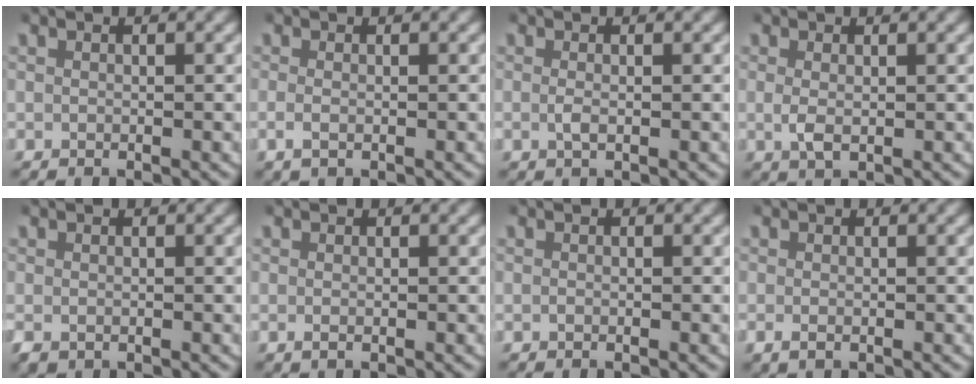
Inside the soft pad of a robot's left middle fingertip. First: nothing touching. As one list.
[{"total": 1.1, "force": [-0.5, 0.3, 1.0], "torque": [-0.025, -0.004, -0.007]}, {"total": 0.7, "force": [-0.1, 0.0, 0.7], "torque": [-0.018, -0.002, 0.000]}, {"total": 1.5, "force": [-0.1, 0.5, 1.4], "torque": [-0.033, -0.009, 0.006]}, {"total": 1.4, "force": [-0.8, 0.9, 0.7], "torque": [-0.021, -0.007, -0.010]}, {"total": 0.5, "force": [-0.3, 0.1, 0.5], "torque": [-0.009, -0.001, -0.001]}, {"total": 0.0}, {"total": 1.0, "force": [-0.5, 0.4, 0.8], "torque": [-0.016, -0.002, -0.005]}]